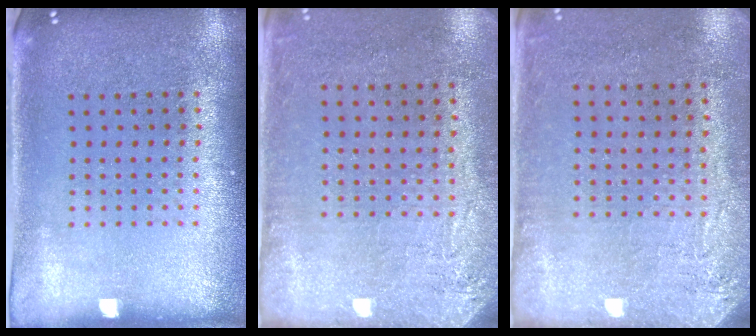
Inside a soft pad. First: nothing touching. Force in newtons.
{"total": 2.9, "press": 2.4, "slide": 1.6}
{"total": 2.9, "press": 2.4, "slide": 1.6}